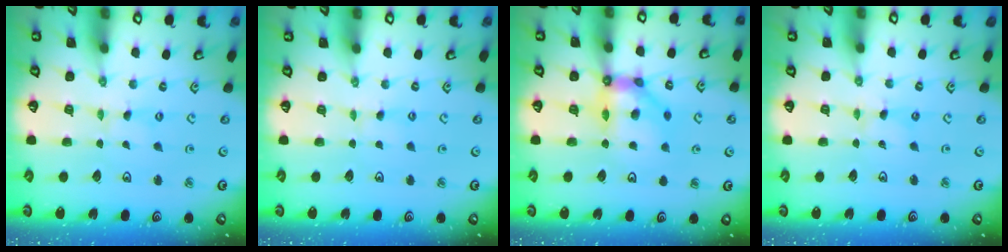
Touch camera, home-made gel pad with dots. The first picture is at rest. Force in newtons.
{"total": 2.3, "press": 2.3, "slide": 0.4}
{"total": 11.5, "press": 11.4, "slide": 1.6}
{"total": 0.0}